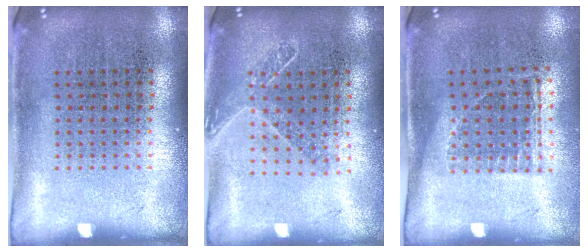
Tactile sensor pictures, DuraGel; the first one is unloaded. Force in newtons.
{"total": 1.5, "press": 1.2, "slide": 0.9}
{"total": 1.2, "press": 0.9, "slide": 0.7}